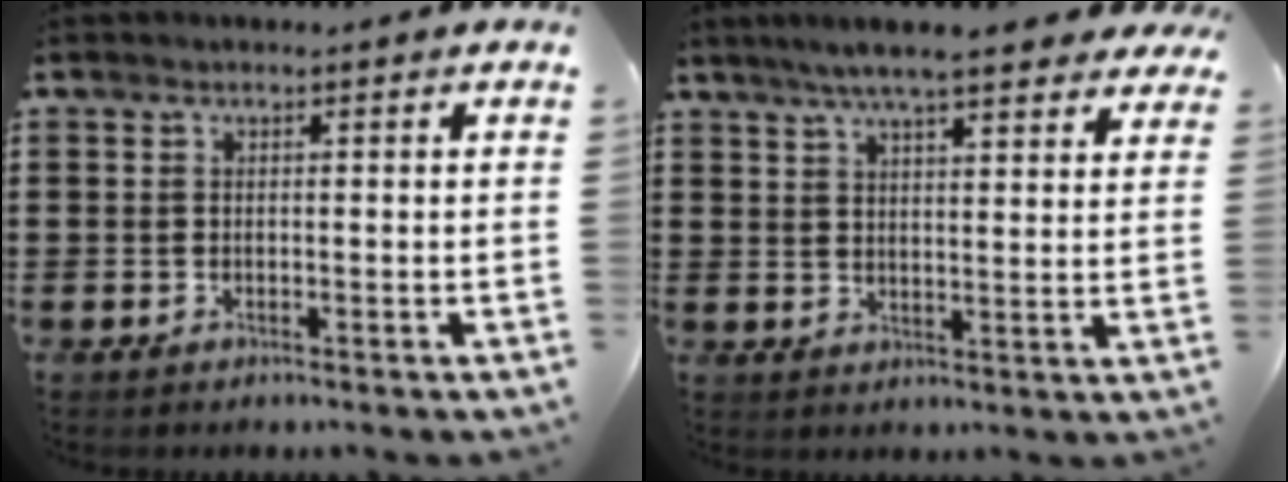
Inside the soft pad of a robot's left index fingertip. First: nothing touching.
{"total": 6.9, "force": [5.9, 0.7, 3.5], "torque": [-0.087, -0.012, 0.106]}